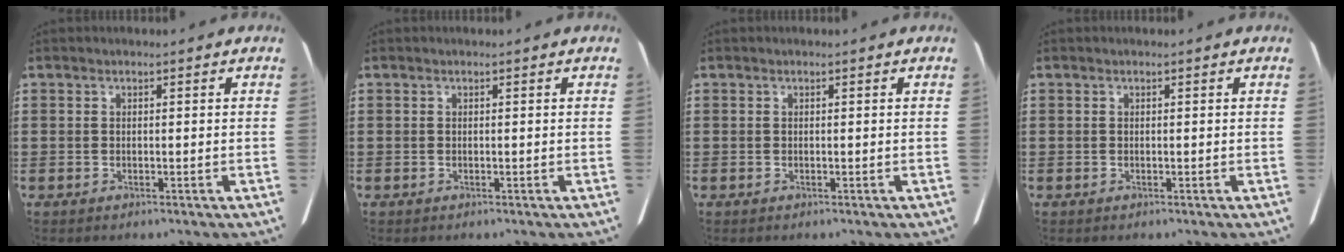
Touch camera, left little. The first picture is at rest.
{"total": 0.0}
{"total": 0.0}
{"total": 0.0}